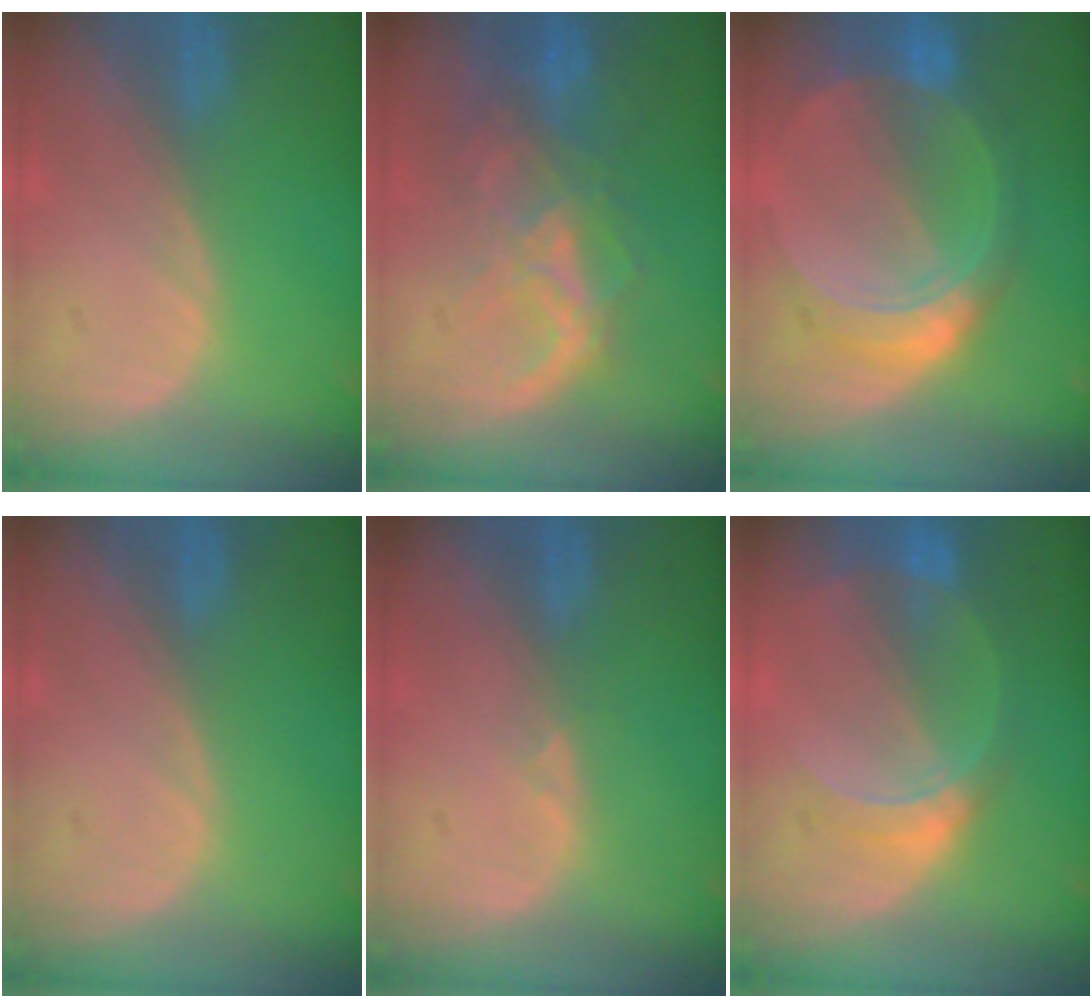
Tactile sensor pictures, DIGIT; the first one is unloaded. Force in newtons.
{"total": 8.9, "press": 7.5, "slide": 4.7}
{"total": 8.5, "press": 8.5, "slide": 0.6}
{"total": 0.0}
{"total": 0.7, "press": 0.6, "slide": 0.3}
{"total": 6.8, "press": 5.9, "slide": 3.2}